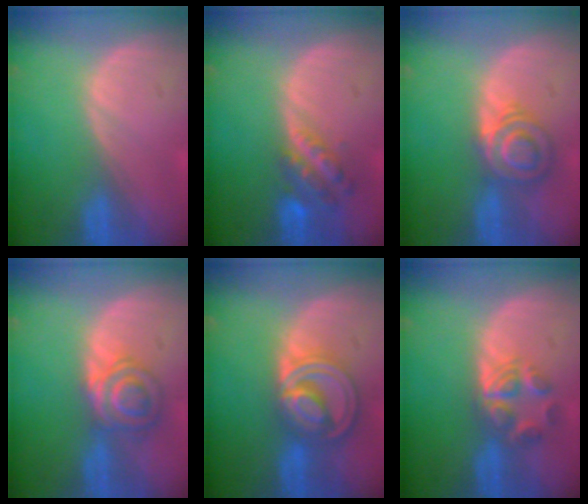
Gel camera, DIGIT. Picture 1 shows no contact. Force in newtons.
{"total": 5.8, "press": 5.0, "slide": 2.8}
{"total": 5.7, "press": 5.6, "slide": 1.0}
{"total": 6.4, "press": 5.6, "slide": 3.0}
{"total": 8.7, "press": 7.4, "slide": 4.6}
{"total": 5.7, "press": 4.7, "slide": 3.1}